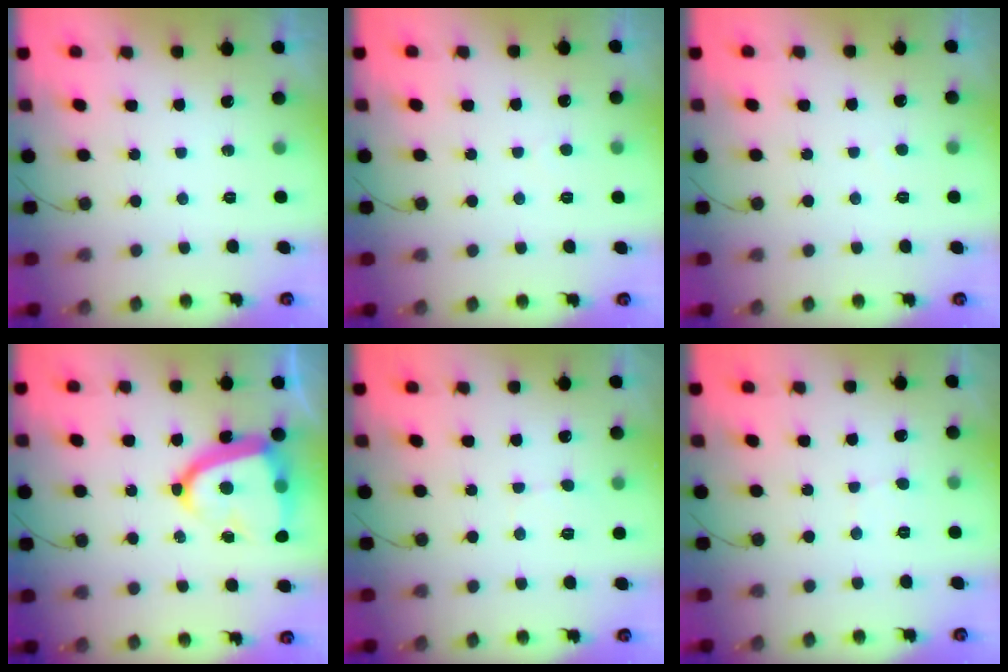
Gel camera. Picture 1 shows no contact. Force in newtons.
{"total": 2.0, "press": 2.0, "slide": 0.2}
{"total": 2.0, "press": 2.0, "slide": 0.1}
{"total": 16.6, "press": 16.5, "slide": 1.7}
{"total": 3.9, "press": 3.9, "slide": 0.4}
{"total": 2.1, "press": 2.1, "slide": 0.2}